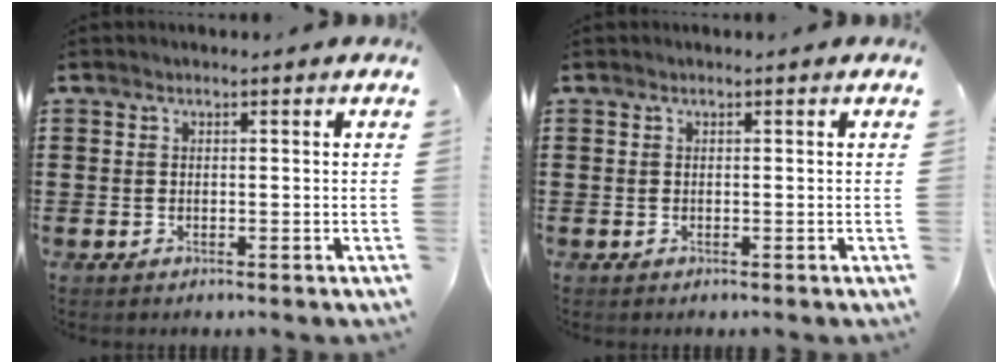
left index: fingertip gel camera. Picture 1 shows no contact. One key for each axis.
{"total": 0.0}